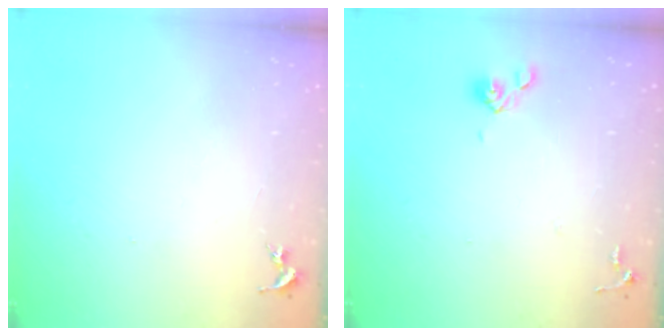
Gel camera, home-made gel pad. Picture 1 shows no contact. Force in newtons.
{"total": 6.3, "press": 6.2, "slide": 1.1}